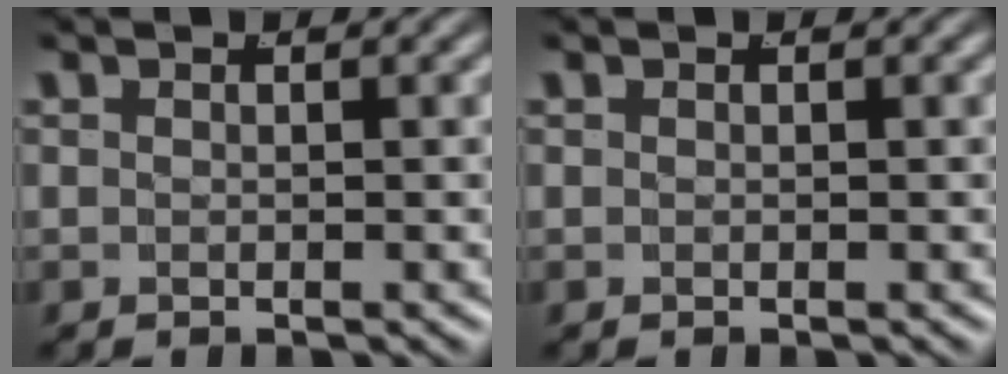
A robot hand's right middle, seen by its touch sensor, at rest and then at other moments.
{"total": 0.0}